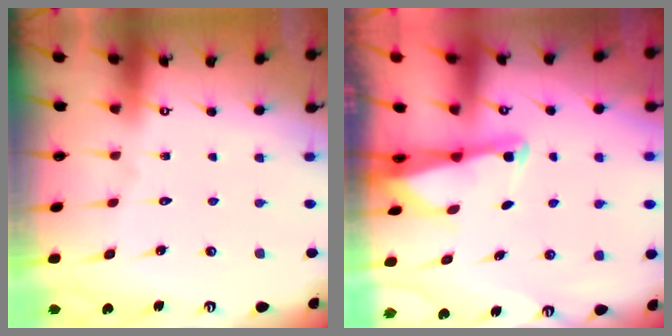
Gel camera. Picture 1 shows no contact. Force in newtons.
{"total": 2.4, "press": 2.4, "slide": 0.3}